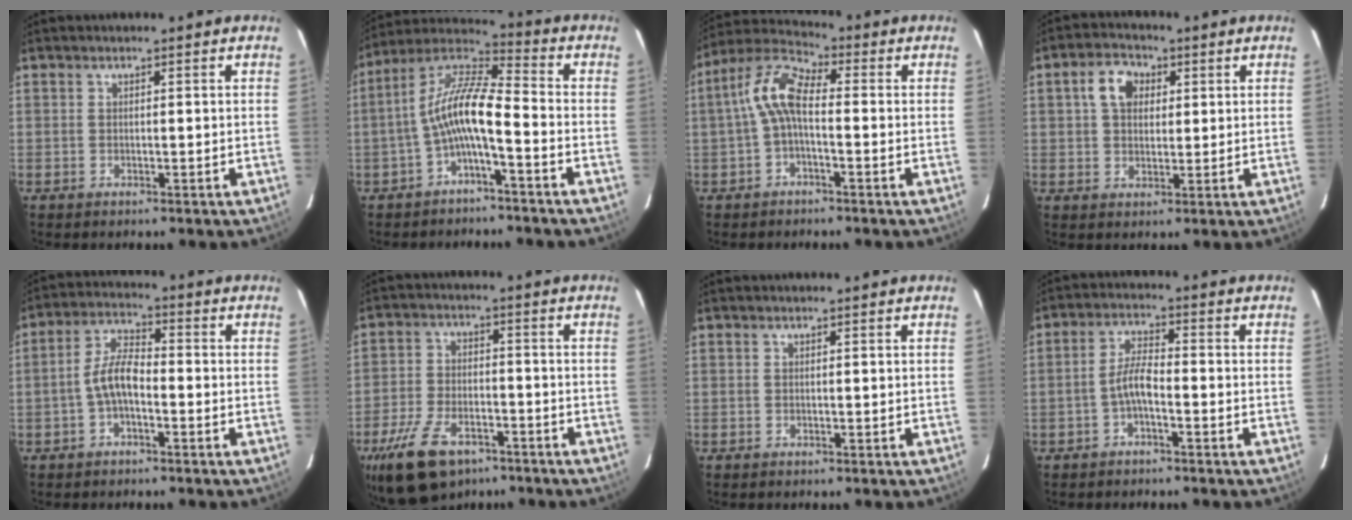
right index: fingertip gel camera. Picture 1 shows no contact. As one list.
[{"total": 10.2, "force": [-3.3, 2.1, 9.4], "torque": [-0.203, 0.018, -0.066]}, {"total": 7.7, "force": [-0.8, 3.1, 7.0], "torque": [-0.157, 0.026, -0.022]}, {"total": 6.1, "force": [1.9, 4.4, 3.8], "torque": [-0.068, 0.024, 0.035]}, {"total": 5.7, "force": [-2.0, 2.3, 4.8], "torque": [-0.102, 0.017, -0.040]}, {"total": 14.7, "force": [-9.4, 7.8, 8.2], "torque": [-0.191, -0.017, -0.163]}, {"total": 0.0}, {"total": 4.1, "force": [-2.1, 1.1, 3.4], "torque": [-0.073, 0.012, -0.041]}]